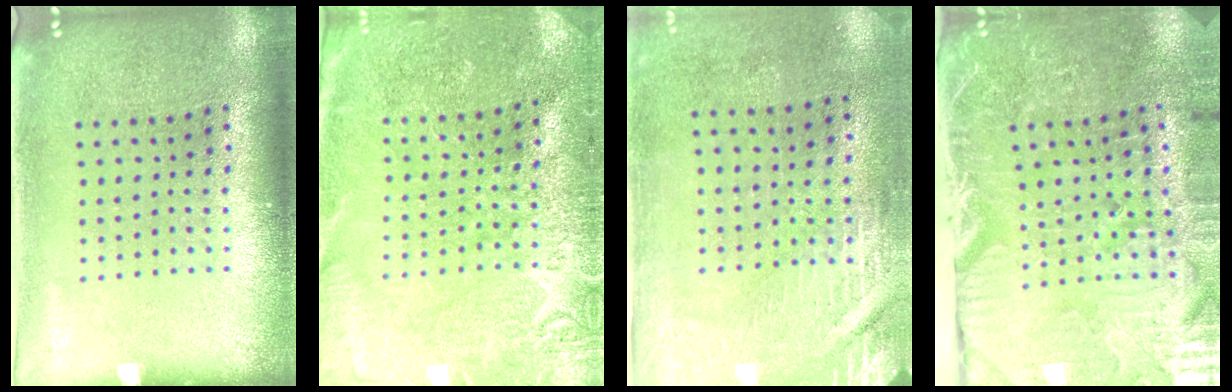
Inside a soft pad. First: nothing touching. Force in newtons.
{"total": 3.1, "press": 3.1, "slide": 0.4}
{"total": 2.9, "press": 2.5, "slide": 1.5}
{"total": 4.1, "press": 4.0, "slide": 1.0}